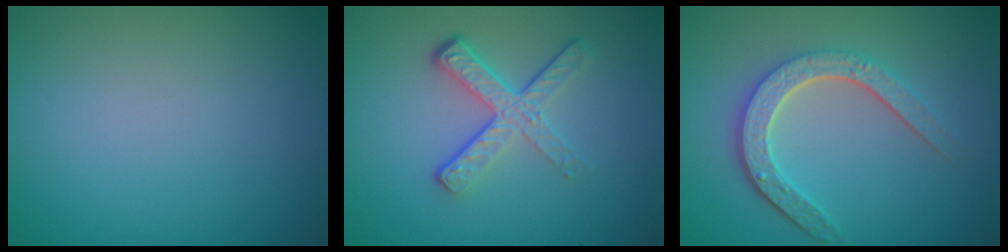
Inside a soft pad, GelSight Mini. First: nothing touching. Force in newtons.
{"total": 4.1, "press": 2.7, "slide": 3.1}
{"total": 4.8, "press": 3.6, "slide": 3.2}